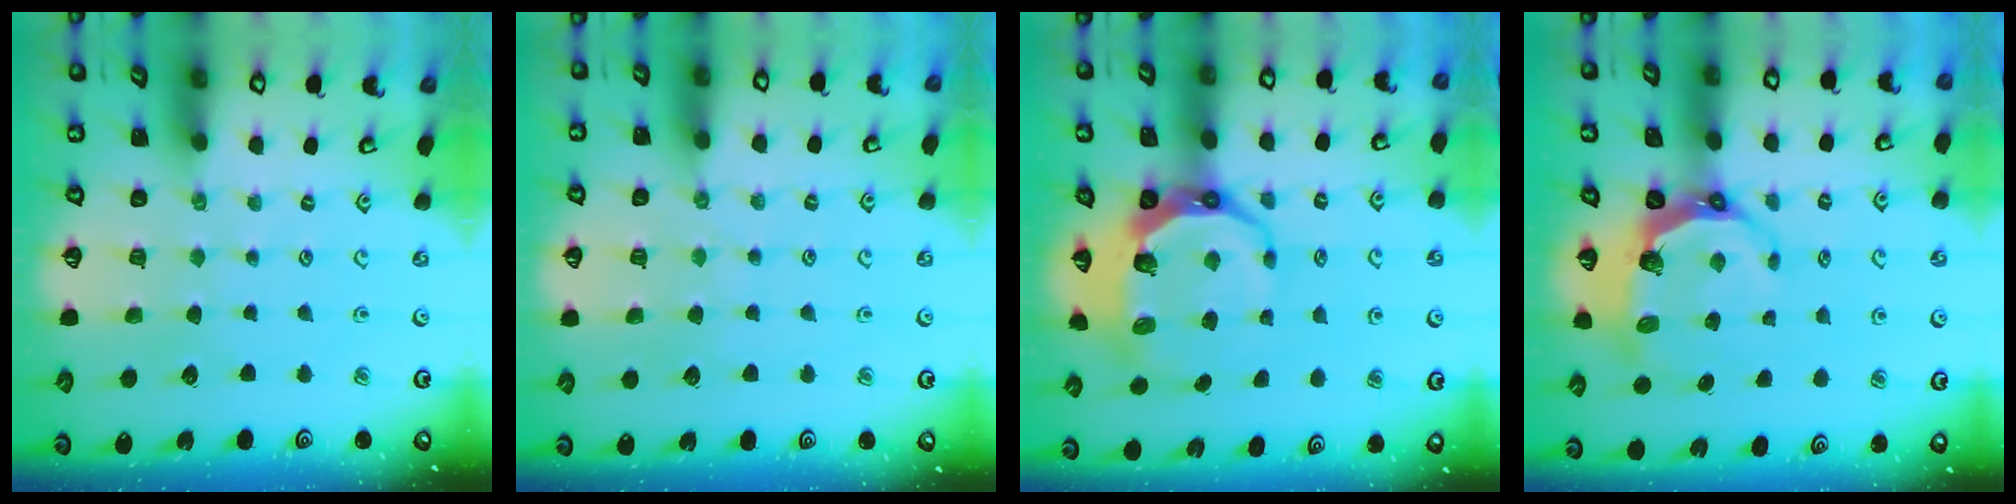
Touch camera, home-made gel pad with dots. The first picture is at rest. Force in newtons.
{"total": 2.9, "press": 2.9, "slide": 0.2}
{"total": 11.3, "press": 10.3, "slide": 4.5}
{"total": 7.4, "press": 5.9, "slide": 4.6}